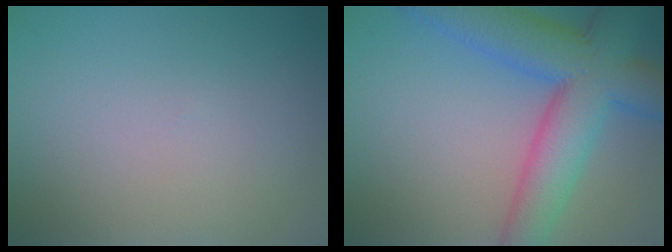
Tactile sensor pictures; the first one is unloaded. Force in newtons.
{"total": 9.8, "press": 9.8, "slide": 0.3}